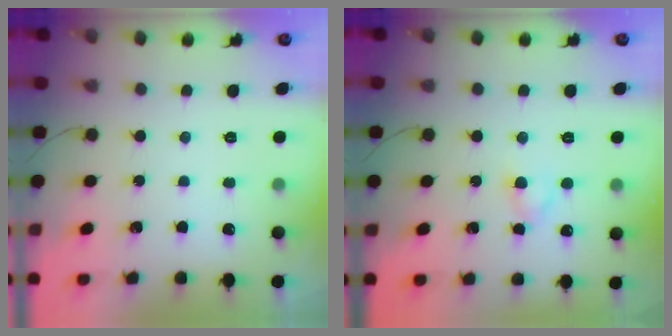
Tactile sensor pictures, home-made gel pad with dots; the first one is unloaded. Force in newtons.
{"total": 2.9, "press": 2.8, "slide": 0.8}